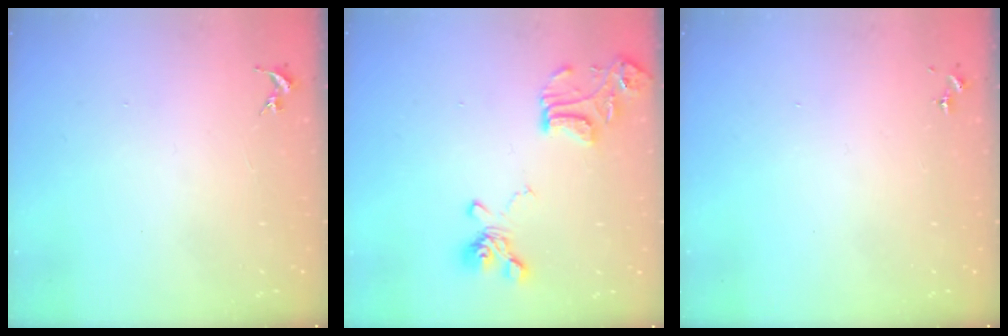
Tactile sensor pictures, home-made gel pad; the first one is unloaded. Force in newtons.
{"total": 15.9, "press": 15.8, "slide": 1.7}
{"total": 0.0}